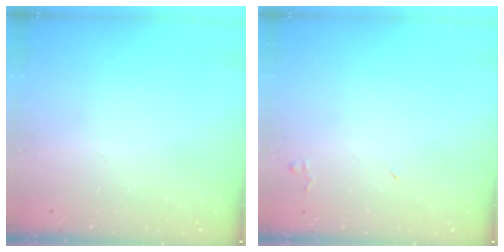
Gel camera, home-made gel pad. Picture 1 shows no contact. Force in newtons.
{"total": 4.0, "press": 3.9, "slide": 0.7}